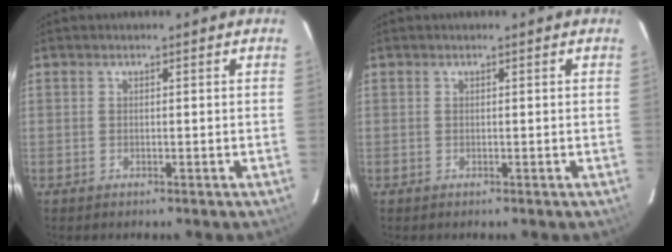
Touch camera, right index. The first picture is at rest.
{"total": 0.0}